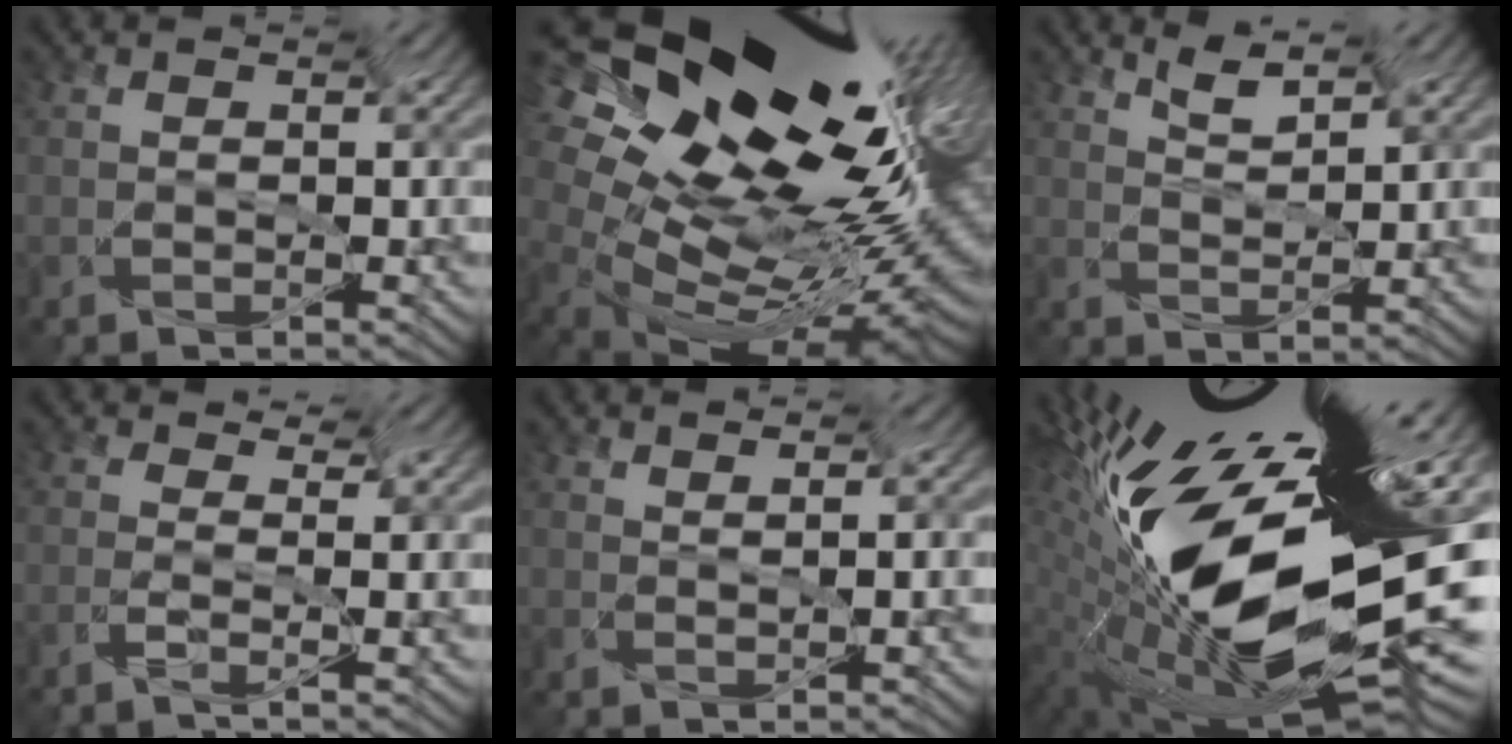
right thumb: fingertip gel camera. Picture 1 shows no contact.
{"total": 14.2, "force": [4.1, 7.9, 11.1], "torque": [-0.215, 0.041, 0.079]}
{"total": 1.9, "force": [1.7, -0.6, 0.6], "torque": [-0.022, 0.000, 0.035]}
{"total": 2.2, "force": [-1.4, -0.1, 1.7], "torque": [-0.043, -0.002, -0.030]}
{"total": 1.2, "force": [1.1, -0.4, 0.1], "torque": [0.001, -0.005, 0.019]}
{"total": 16.6, "force": [-1.7, 6.1, 15.4], "torque": [-0.241, -0.005, -0.030]}